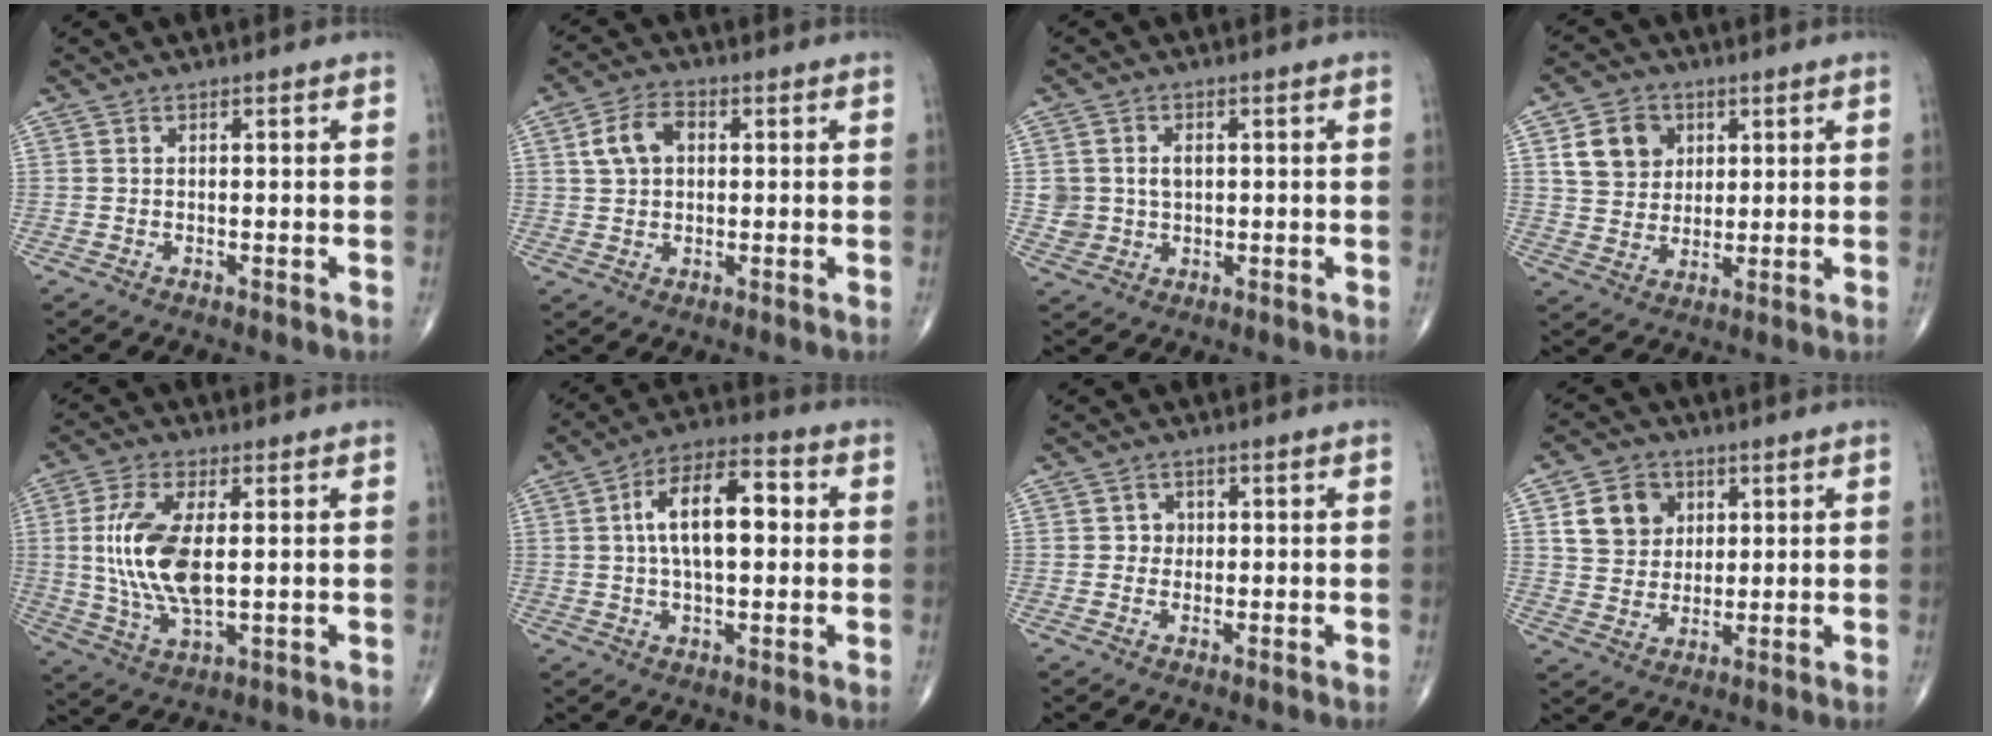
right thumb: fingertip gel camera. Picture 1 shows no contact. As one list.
[{"total": 6.5, "force": [1.5, 4.4, 4.5], "torque": [-0.080, 0.012, 0.023]}, {"total": 4.7, "force": [0.8, 3.9, 2.5], "torque": [-0.024, -0.004, 0.020]}, {"total": 8.8, "force": [3.2, 7.2, 3.8], "torque": [-0.037, -0.009, 0.062]}, {"total": 13.7, "force": [1.1, 6.1, 12.2], "torque": [-0.255, -0.011, 0.029]}, {"total": 13.5, "force": [1.7, 6.5, 11.7], "torque": [-0.187, 0.024, 0.023]}, {"total": 2.1, "force": [0.2, 1.9, 0.7], "torque": [0.006, 0.005, -0.001]}, {"total": 9.0, "force": [3.1, 7.6, 3.7], "torque": [-0.033, -0.007, 0.058]}]